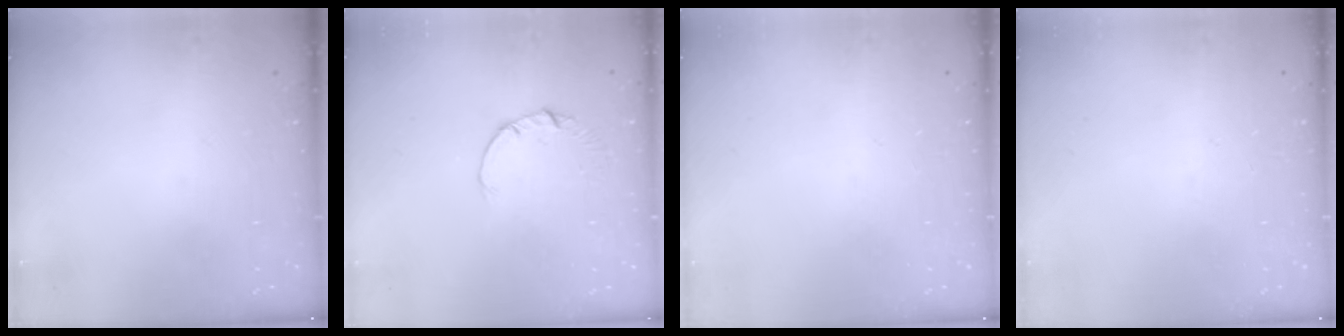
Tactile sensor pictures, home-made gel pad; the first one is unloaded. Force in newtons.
{"total": 0.5, "press": 0.5, "slide": 0.1}
{"total": 0.0}
{"total": 0.0}